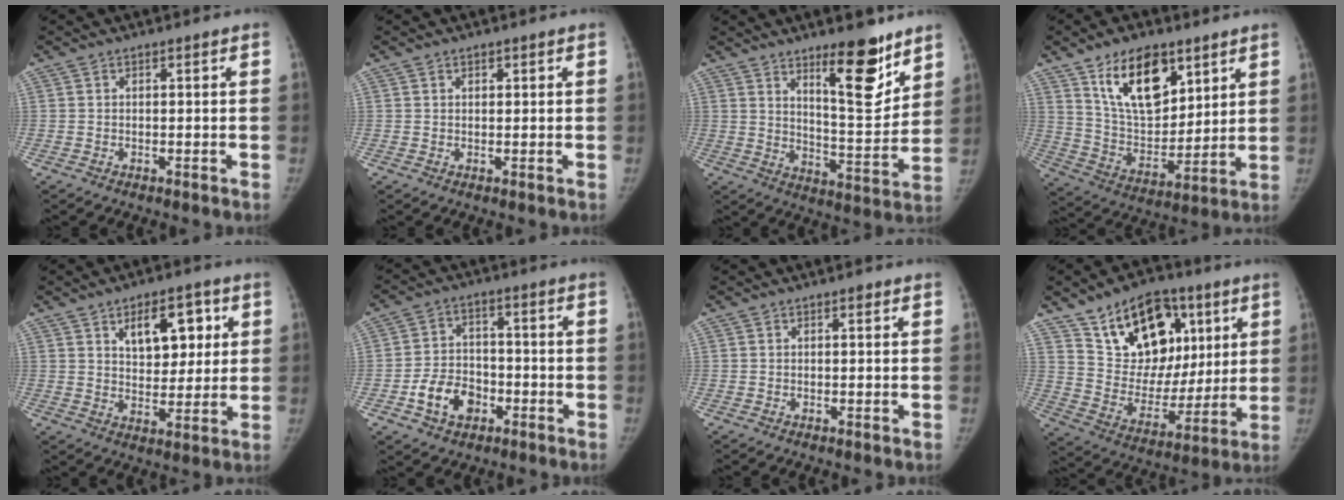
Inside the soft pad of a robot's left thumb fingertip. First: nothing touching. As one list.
[{"total": 0.8, "force": [0.5, 0.6, 0.2], "torque": [0.005, -0.002, 0.005]}, {"total": 14.3, "force": [9.2, 4.3, 10.1], "torque": [-0.113, -0.076, 0.149]}, {"total": 17.0, "force": [9.5, 9.1, 10.7], "torque": [-0.131, -0.053, 0.177]}, {"total": 10.8, "force": [4.3, 6.3, 7.7], "torque": [-0.071, -0.015, 0.066]}, {"total": 9.1, "force": [-3.9, 6.7, 4.7], "torque": [-0.060, 0.026, -0.069]}, {"total": 0.7, "force": [0.3, 0.4, 0.5], "torque": [-0.003, 0.001, 0.002]}, {"total": 21.1, "force": [10.2, 13.8, 12.3], "torque": [-0.143, -0.033, 0.175]}]